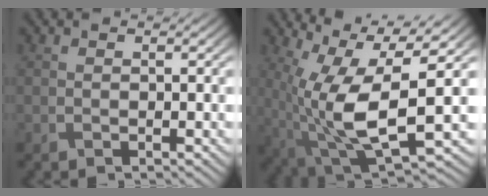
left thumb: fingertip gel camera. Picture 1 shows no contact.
{"total": 13.4, "force": [0.9, 4.7, 12.5], "torque": [-0.256, -0.010, 0.029]}